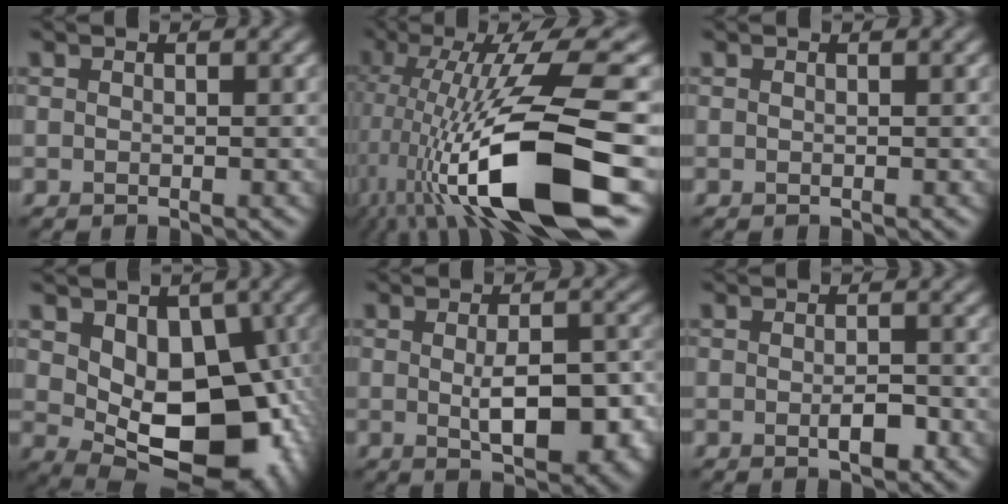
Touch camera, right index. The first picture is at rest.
{"total": 15.2, "force": [-4.1, 4.1, 14.1], "torque": [-0.256, -0.003, -0.064]}
{"total": 0.0}
{"total": 12.4, "force": [0.1, 8.1, 9.5], "torque": [-0.112, -0.025, 0.017]}
{"total": 7.0, "force": [-1.0, 3.0, 6.2], "torque": [-0.094, -0.012, -0.008]}
{"total": 2.2, "force": [-0.8, 0.8, 1.9], "torque": [-0.030, -0.002, -0.012]}